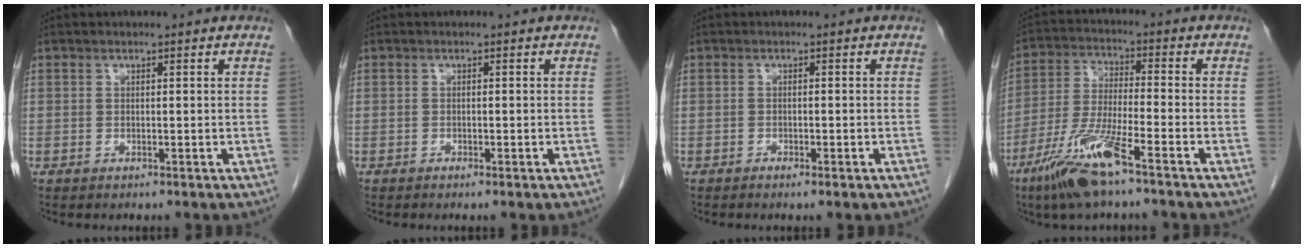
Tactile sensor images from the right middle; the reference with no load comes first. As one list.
[{"total": 0.7, "force": [-0.5, 0.1, 0.5], "torque": [-0.013, -0.001, -0.006]}, {"total": 1.6, "force": [-1.0, 0.3, 1.1], "torque": [-0.020, -0.001, -0.013]}, {"total": 11.0, "force": [-6.9, 0.6, 8.5], "torque": [-0.184, -0.025, -0.137]}]